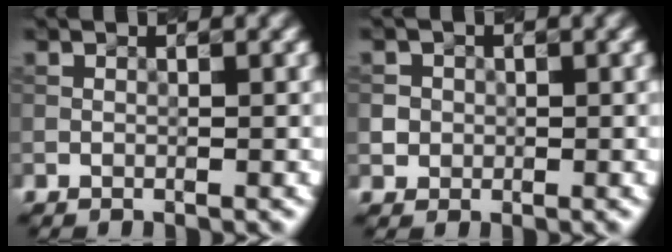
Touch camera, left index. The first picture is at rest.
{"total": 2.3, "force": [0.1, 2.2, 0.5], "torque": [0.009, 0.013, -0.011]}